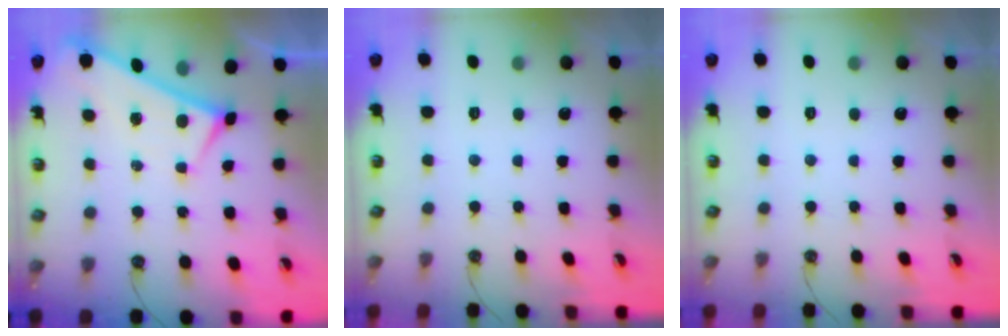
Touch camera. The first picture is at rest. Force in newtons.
{"total": 0.0}
{"total": 0.0}